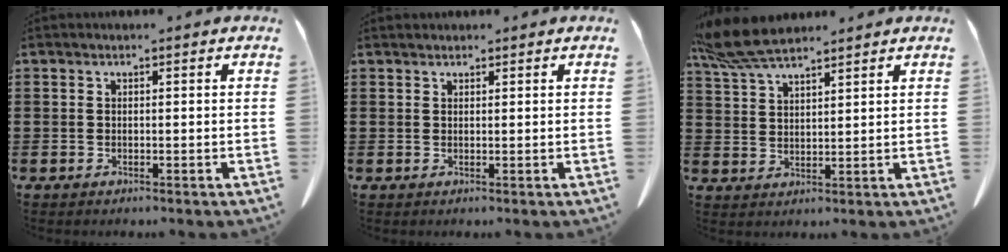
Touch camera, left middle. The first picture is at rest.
{"total": 0.9, "force": [0.8, 0.3, 0.0], "torque": [-0.003, -0.001, 0.018]}
{"total": 7.3, "force": [6.1, 1.5, 3.7], "torque": [-0.089, -0.006, 0.117]}